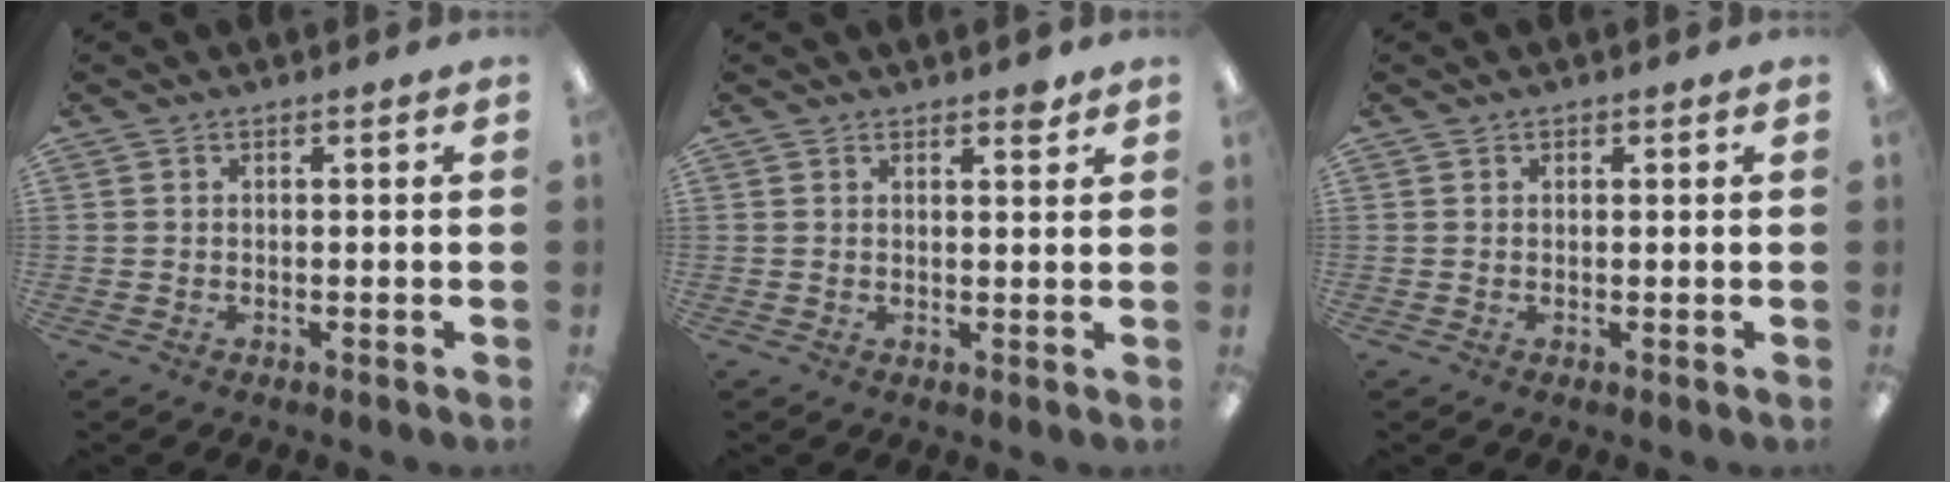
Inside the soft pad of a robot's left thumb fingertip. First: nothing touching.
{"total": 2.5, "force": [2.2, 0.7, 1.0], "torque": [0.003, -0.014, 0.033]}
{"total": 0.7, "force": [0.5, 0.4, 0.2], "torque": [0.003, -0.001, 0.008]}